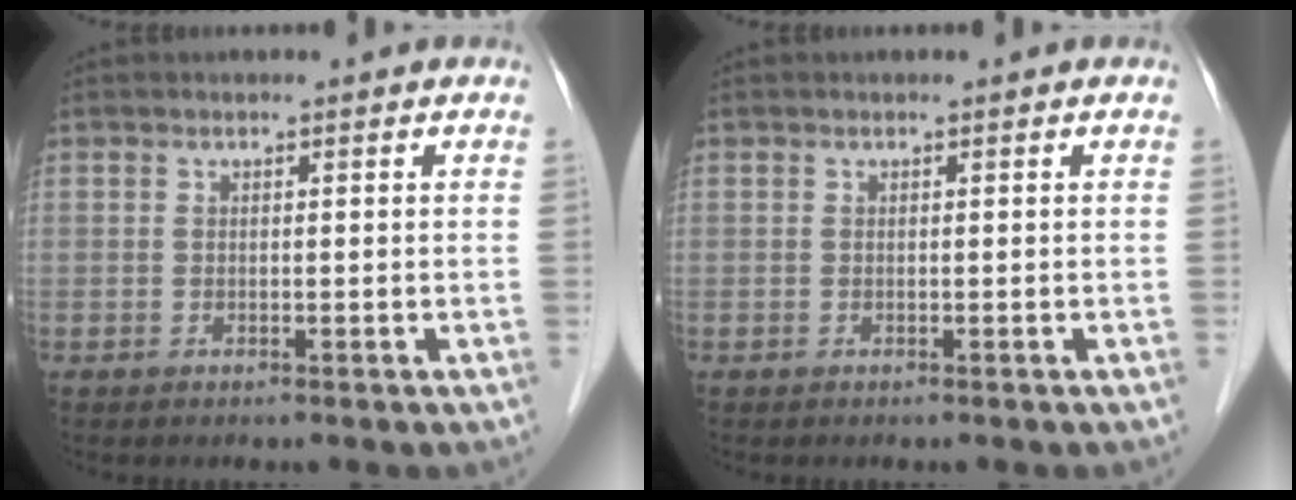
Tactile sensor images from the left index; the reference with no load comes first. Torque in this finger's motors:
{"motor_torque": [0.37, 0.11, -0.01, 0.01]}